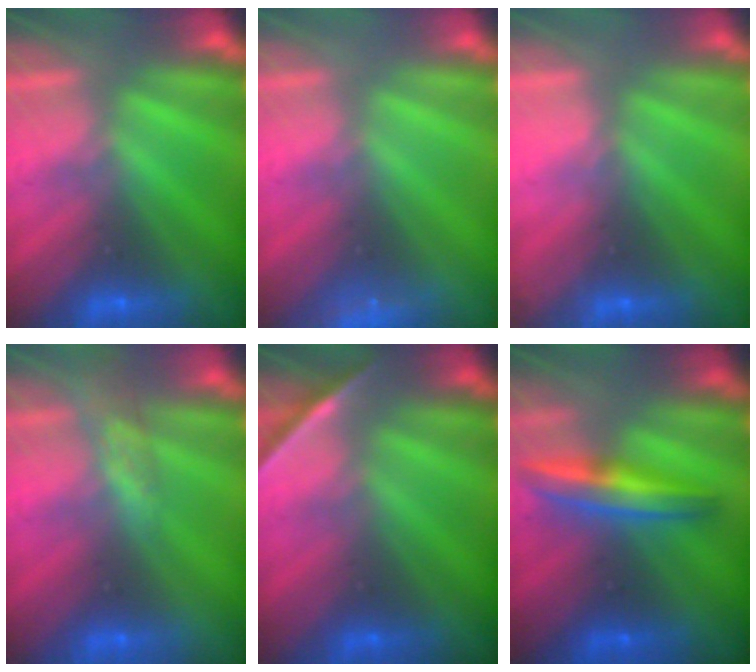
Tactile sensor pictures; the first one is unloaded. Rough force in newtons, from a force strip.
{"total": 2.3}
{"total": 2.3}
{"total": 2.6}
{"total": 1.6}
{"total": 5.8}